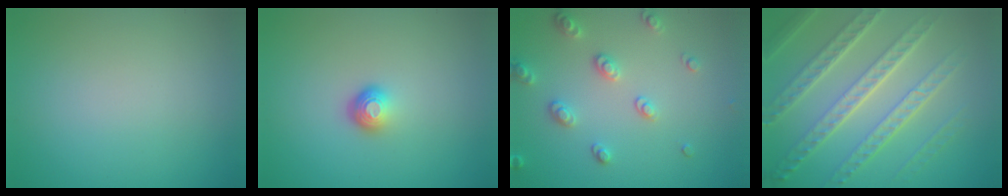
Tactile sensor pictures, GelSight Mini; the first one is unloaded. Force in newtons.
{"total": 1.8, "press": 1.1, "slide": 1.5}
{"total": 2.7, "press": 2.7, "slide": 0.5}
{"total": 7.3, "press": 5.3, "slide": 5.1}